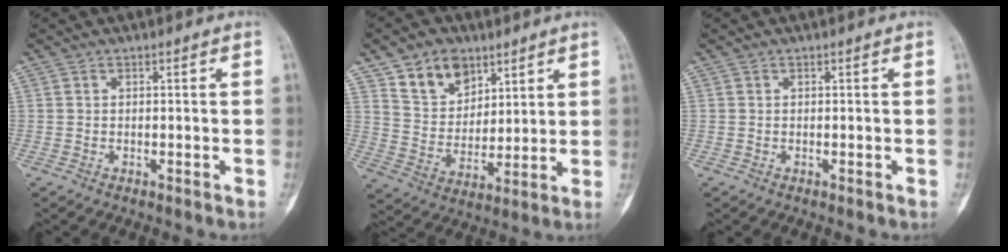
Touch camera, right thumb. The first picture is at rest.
{"total": 11.3, "force": [7.1, 7.6, 4.5], "torque": [-0.048, -0.037, 0.133]}
{"total": 0.0}